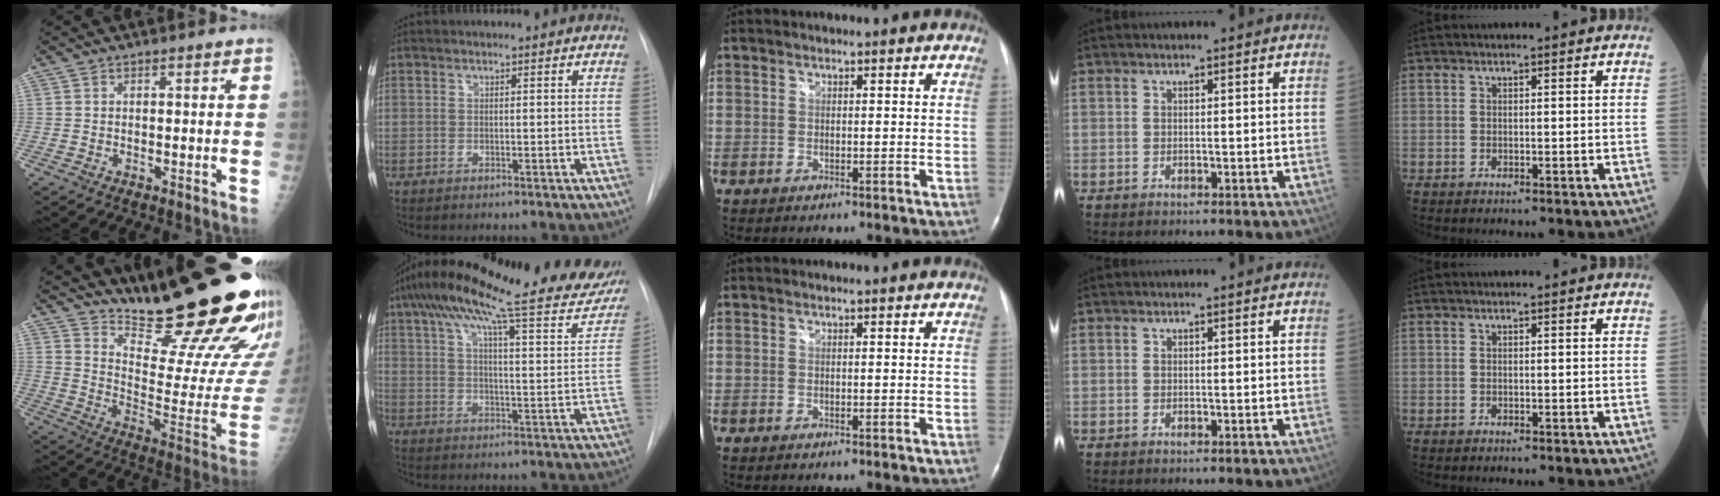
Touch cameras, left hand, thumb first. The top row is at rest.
{"thumb": {"total": 30.0, "force": [23.1, 5.4, 18.4], "torque": [-0.230, -0.164, 0.325]}, "index": {"total": 28.8, "force": [23.3, 4.8, 16.2], "torque": [-0.253, 0.002, 0.299]}}